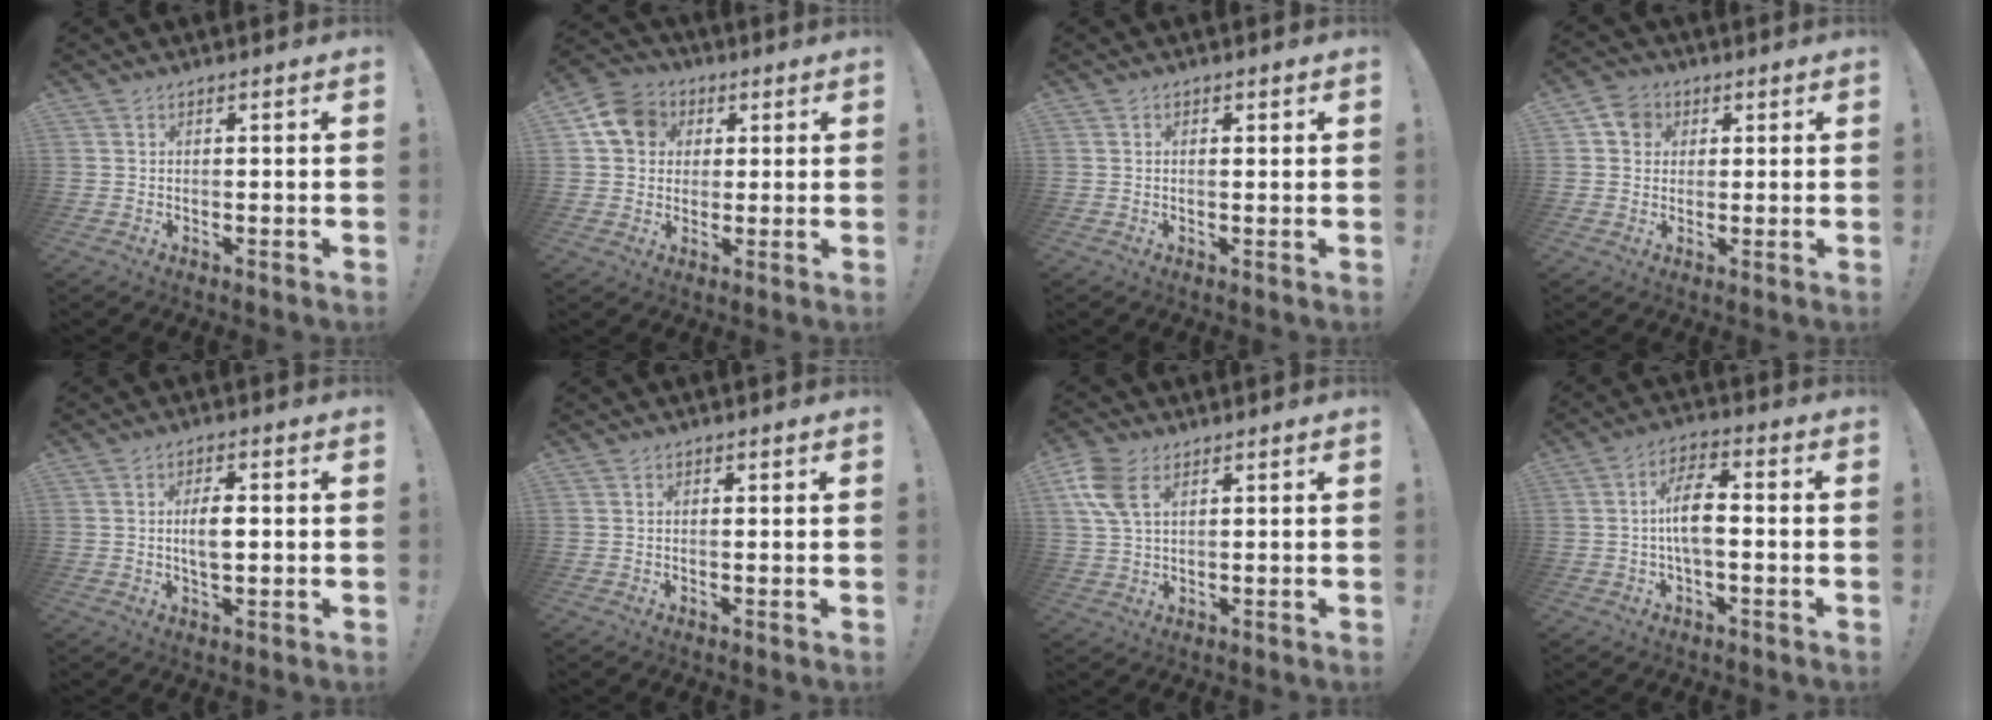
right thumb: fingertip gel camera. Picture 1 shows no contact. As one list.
[{"total": 11.0, "force": [3.5, 9.3, 4.8], "torque": [-0.069, 0.000, 0.072]}, {"total": 0.9, "force": [0.4, 0.5, 0.6], "torque": [0.003, -0.005, 0.003]}, {"total": 5.8, "force": [1.8, 5.1, 2.0], "torque": [-0.029, 0.000, 0.035]}, {"total": 5.6, "force": [0.1, 2.4, 5.0], "torque": [-0.093, -0.001, -0.006]}, {"total": 0.5, "force": [0.1, 0.2, 0.4], "torque": [0.008, -0.005, -0.001]}, {"total": 8.9, "force": [3.6, 5.2, 6.2], "torque": [-0.137, 0.000, 0.070]}, {"total": 9.3, "force": [-0.5, 3.7, 8.6], "torque": [-0.159, 0.006, -0.012]}]